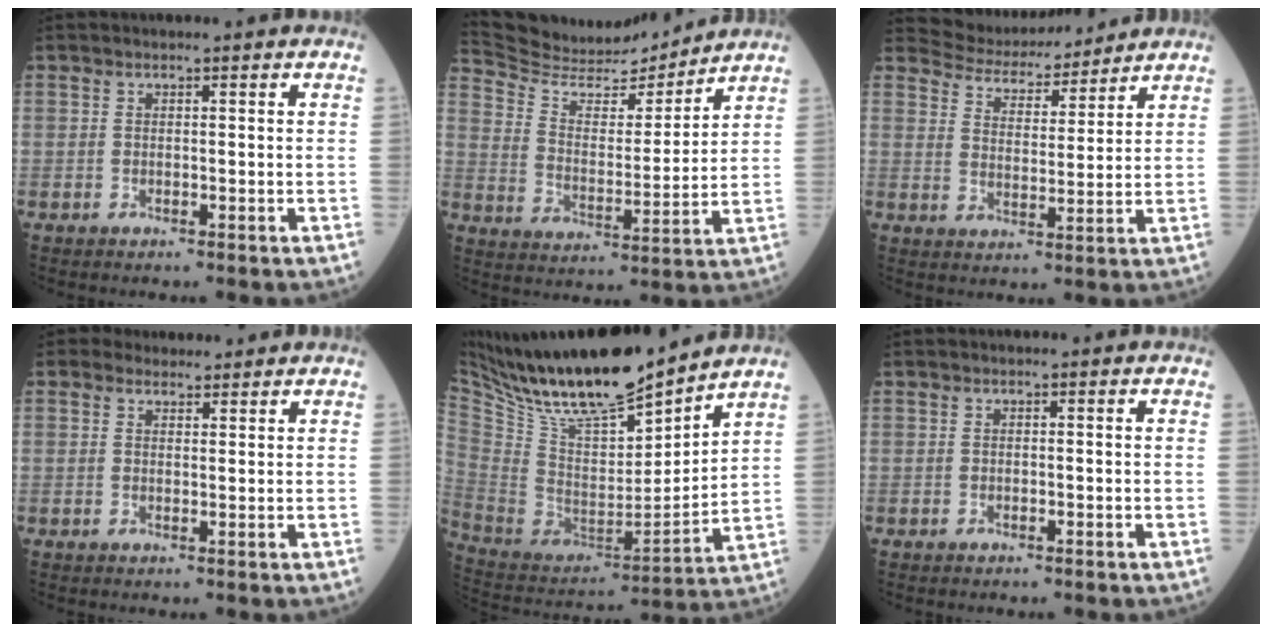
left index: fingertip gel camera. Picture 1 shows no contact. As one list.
[{"total": 15.0, "force": [14.5, 1.5, 3.4], "torque": [-0.073, -0.006, 0.244]}, {"total": 9.5, "force": [9.2, 2.1, 1.0], "torque": [-0.022, 0.008, 0.146]}, {"total": 3.1, "force": [2.7, 1.5, 0.0], "torque": [0.006, 0.011, 0.037]}, {"total": 20.9, "force": [17.9, 2.8, 10.5], "torque": [-0.198, -0.017, 0.326]}, {"total": 0.0}]